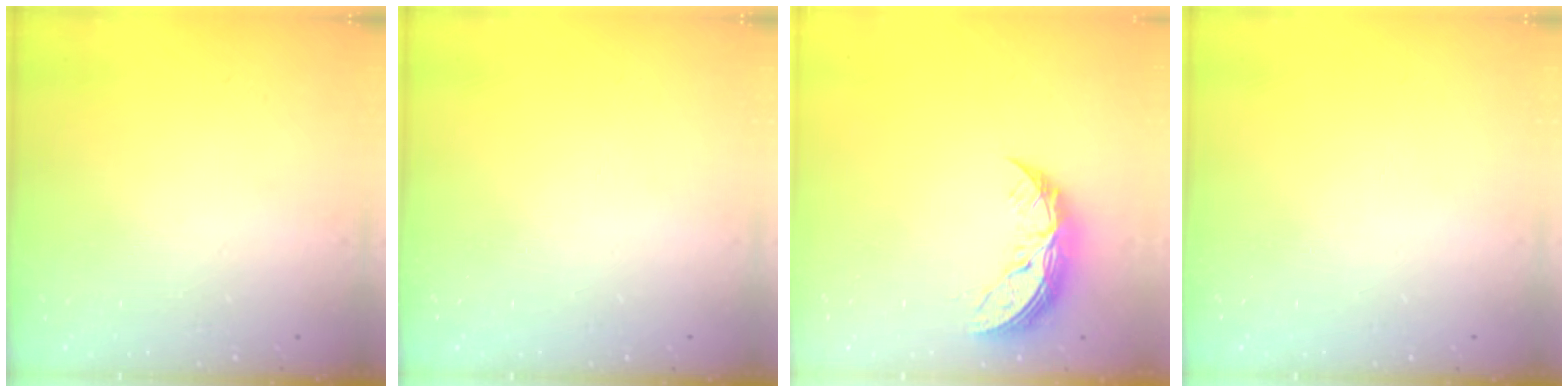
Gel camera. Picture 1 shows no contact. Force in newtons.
{"total": 0.0}
{"total": 9.3, "press": 9.3, "slide": 0.5}
{"total": 0.0}